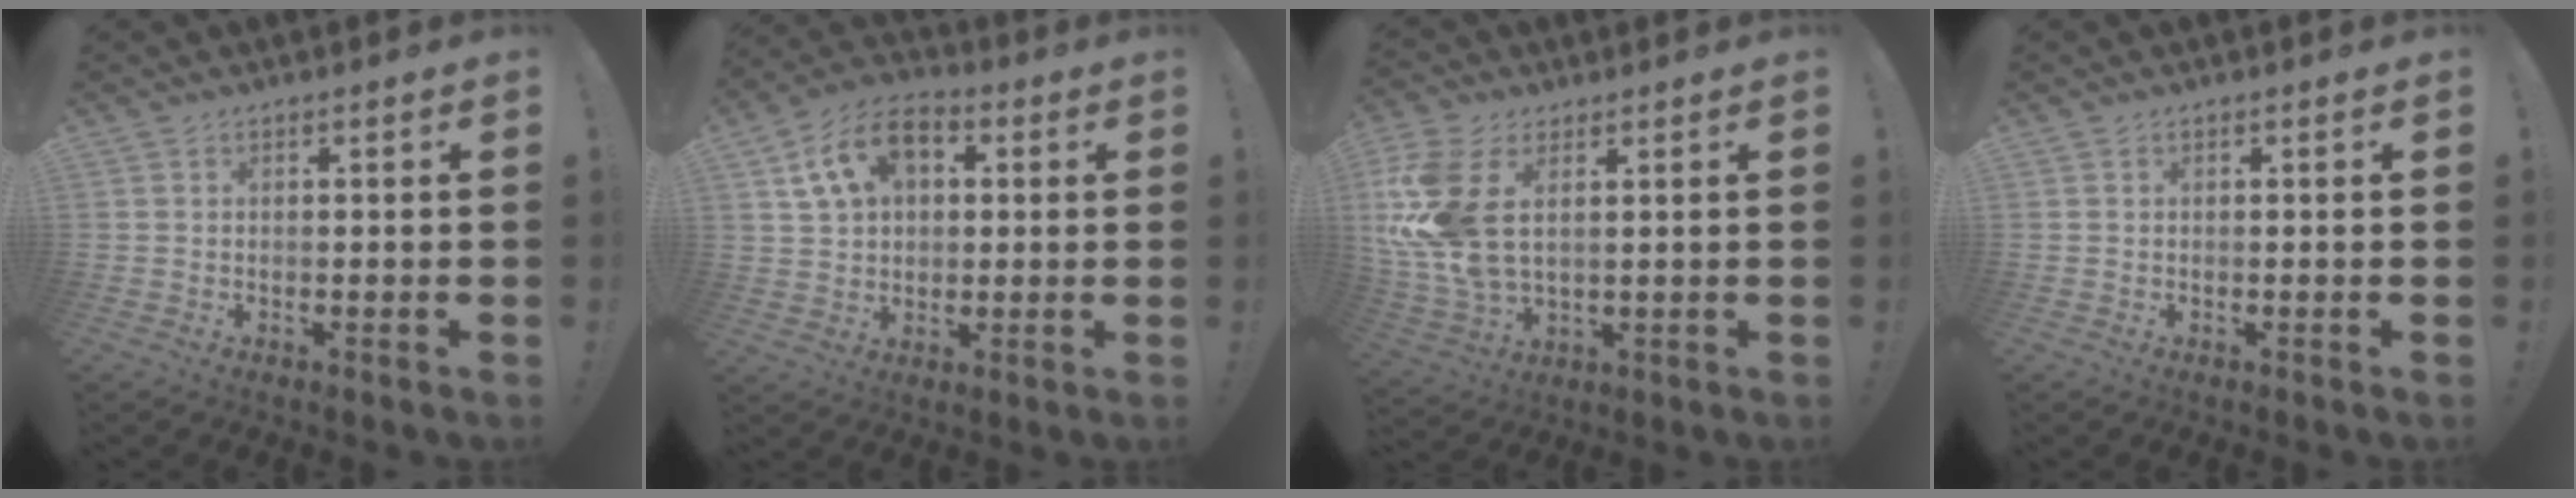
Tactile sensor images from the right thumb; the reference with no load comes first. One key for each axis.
{"total": 13.1, "fx": 5.0, "fy": 9.3, "fz": 7.8, "tx": -0.124, "ty": -0.008, "tz": 0.100}
{"total": 15.7, "fx": 4.5, "fy": 9.0, "fz": 12.0, "tx": -0.249, "ty": -0.018, "tz": 0.083}
{"total": 0.0}